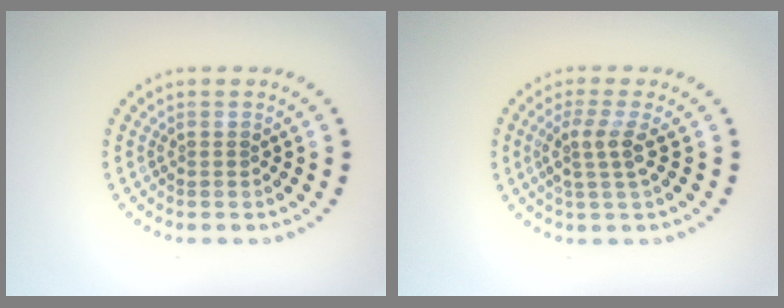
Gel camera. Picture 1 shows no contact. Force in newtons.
{"total": 2.4, "press": 1.9, "slide": 1.5}